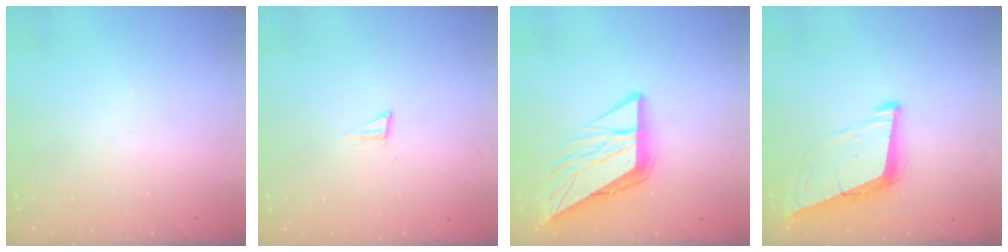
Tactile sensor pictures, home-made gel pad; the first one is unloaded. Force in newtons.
{"total": 3.4, "press": 3.4, "slide": 0.3}
{"total": 12.2, "press": 12.2, "slide": 1.4}
{"total": 9.1, "press": 8.2, "slide": 3.8}